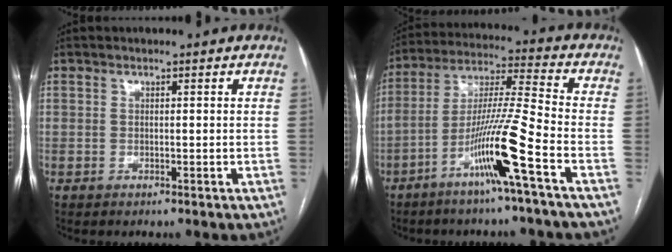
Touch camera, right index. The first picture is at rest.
{"total": 12.4, "force": [-6.1, -1.5, 10.6], "torque": [-0.203, -0.003, -0.118]}